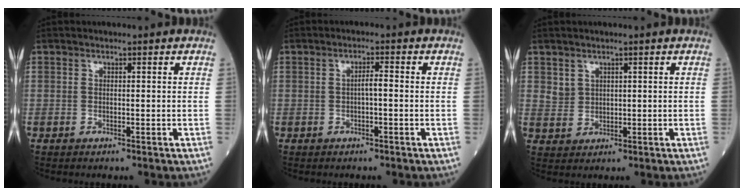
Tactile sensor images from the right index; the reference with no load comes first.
{"total": 1.8, "force": [-0.3, 0.3, 1.8], "torque": [-0.029, 0.004, -0.006]}
{"total": 2.4, "force": [1.2, 2.0, 0.5], "torque": [-0.009, 0.001, 0.026]}